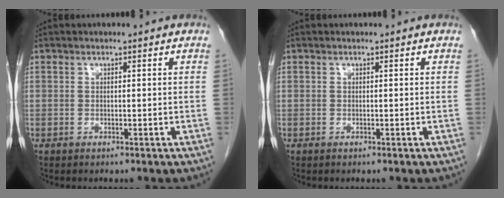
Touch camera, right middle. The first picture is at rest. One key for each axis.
{"total": 0.0}